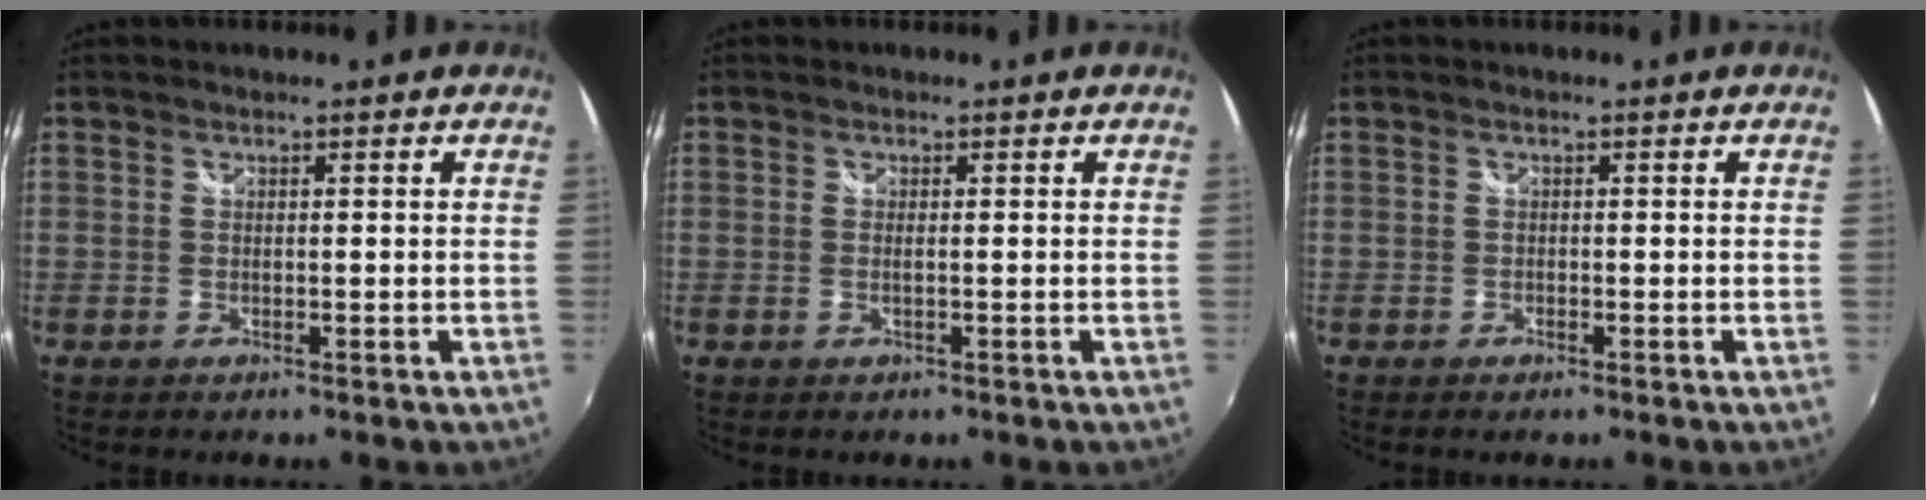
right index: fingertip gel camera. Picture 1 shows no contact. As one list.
[{"total": 0.9, "force": [-0.2, -0.2, 0.8], "torque": [-0.013, 0.004, -0.001]}, {"total": 0.7, "force": [-0.5, 0.3, 0.2], "torque": [-0.008, -0.003, -0.013]}]